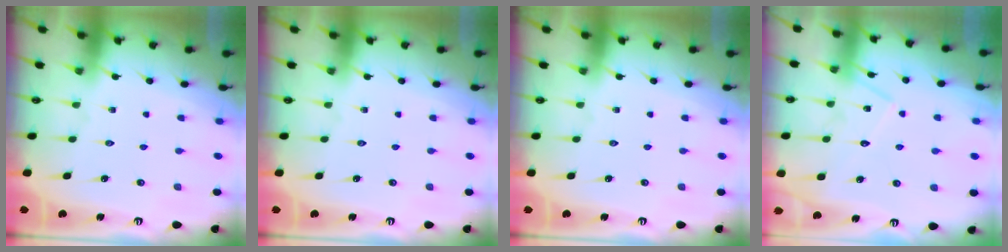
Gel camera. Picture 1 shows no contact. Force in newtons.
{"total": 0.0}
{"total": 0.0}
{"total": 11.8, "press": 11.8, "slide": 0.6}